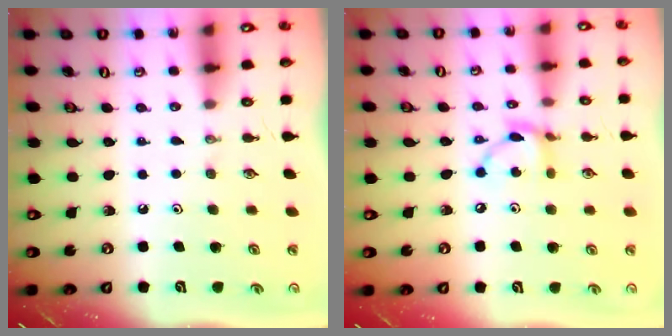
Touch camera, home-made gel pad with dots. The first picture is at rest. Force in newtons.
{"total": 9.4, "press": 9.3, "slide": 0.6}